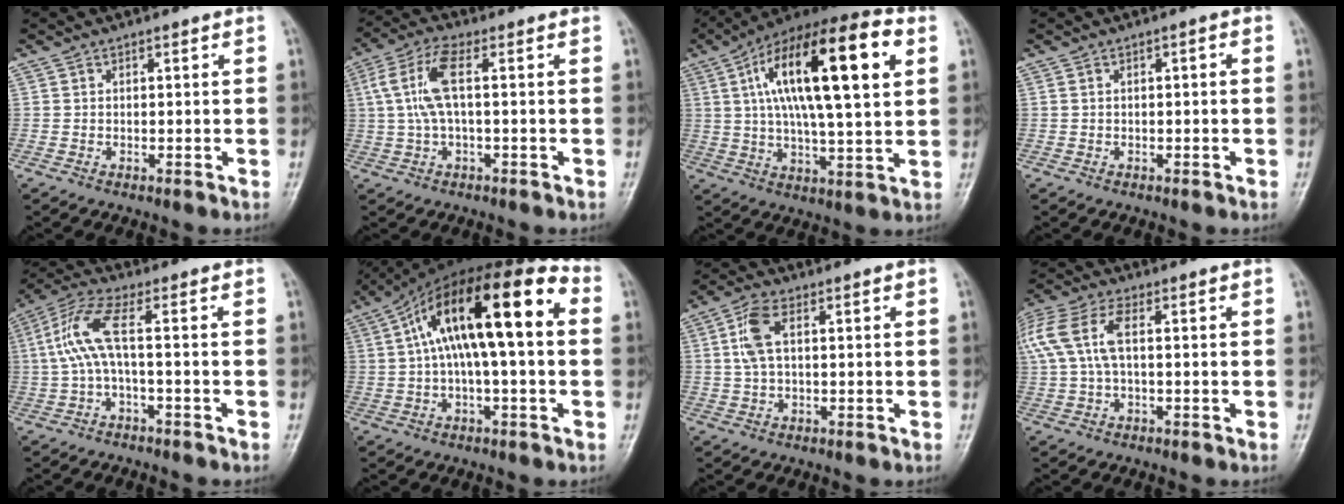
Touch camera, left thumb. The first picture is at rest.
{"total": 7.8, "force": [1.0, 2.5, 7.4], "torque": [-0.180, 0.026, 0.017]}
{"total": 23.7, "force": [6.8, 7.5, 21.5], "torque": [-0.356, 0.014, 0.101]}
{"total": 0.8, "force": [-0.2, 0.3, 0.7], "torque": [-0.008, 0.011, -0.003]}
{"total": 7.0, "force": [-0.5, 1.0, 7.0], "torque": [-0.181, 0.036, -0.013]}
{"total": 19.3, "force": [2.7, 6.4, 18.0], "torque": [-0.291, 0.051, 0.033]}
{"total": 5.2, "force": [1.1, 2.2, 4.6], "torque": [-0.115, 0.015, 0.022]}
{"total": 12.8, "force": [2.3, 6.4, 10.8], "torque": [-0.274, 0.030, 0.041]}